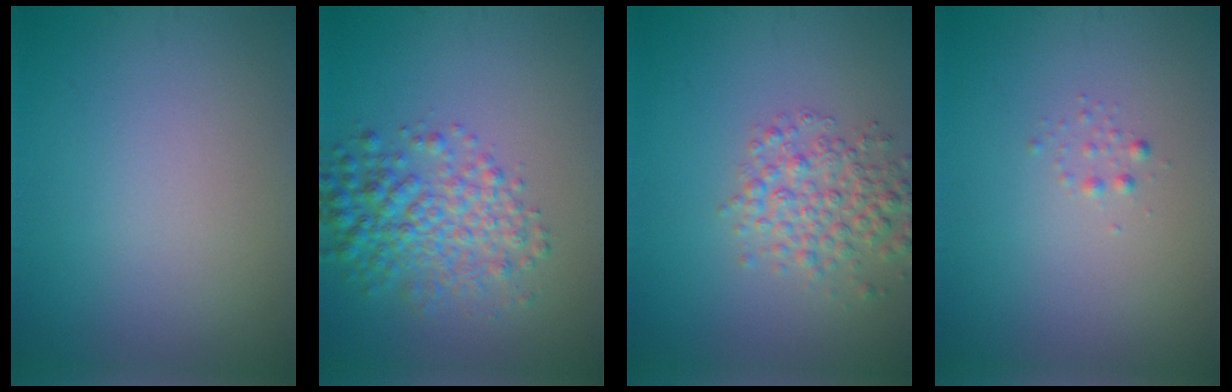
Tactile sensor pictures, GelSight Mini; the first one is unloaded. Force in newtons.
{"total": 4.9, "press": 4.9, "slide": 0.1}
{"total": 3.6, "press": 3.6, "slide": 0.1}
{"total": 0.6, "press": 0.6, "slide": 0.0}